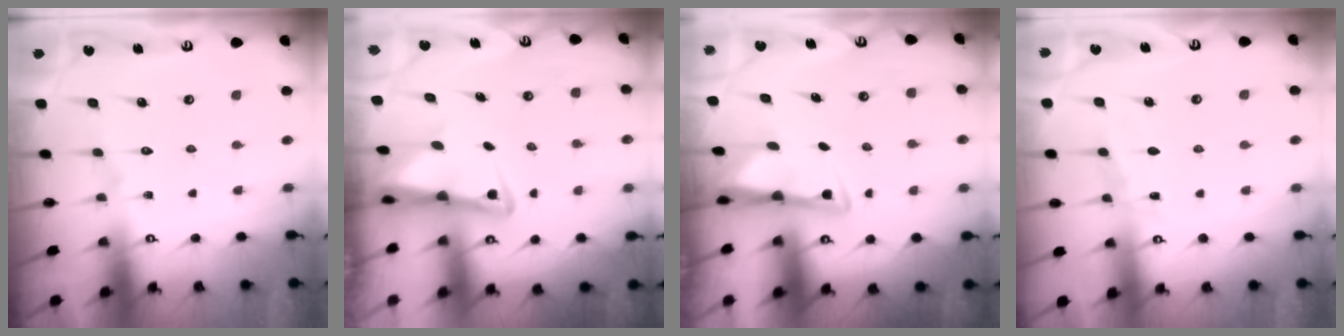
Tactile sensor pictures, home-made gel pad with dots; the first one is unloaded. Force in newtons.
{"total": 3.6, "press": 3.5, "slide": 0.7}
{"total": 3.0, "press": 2.9, "slide": 0.5}
{"total": 2.8, "press": 2.8, "slide": 0.4}